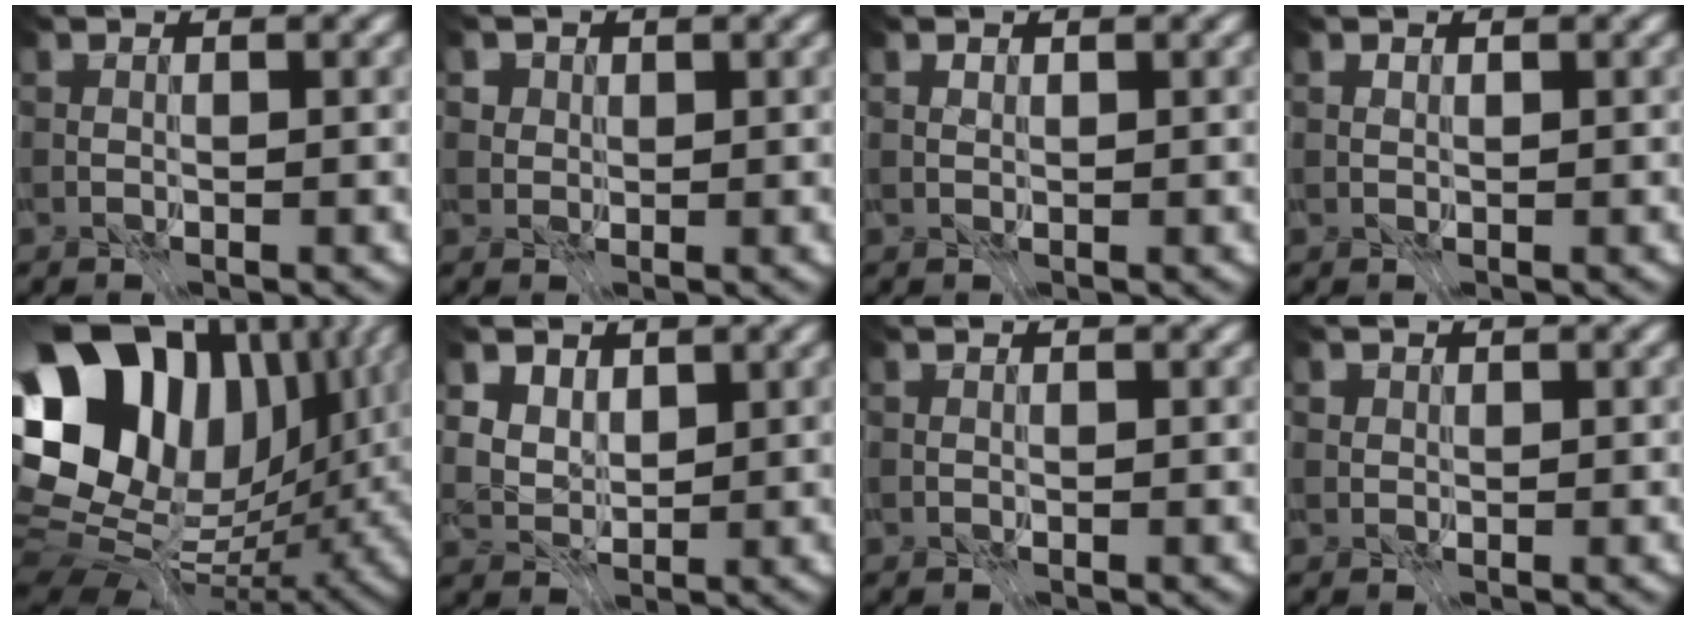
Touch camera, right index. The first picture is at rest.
{"total": 5.0, "force": [2.7, 3.6, 2.2], "torque": [-0.036, 0.007, 0.032]}
{"total": 2.1, "force": [1.3, 1.4, 0.9], "torque": [-0.028, 0.008, 0.026]}
{"total": 1.7, "force": [1.1, 1.1, 0.8], "torque": [-0.027, 0.009, 0.025]}
{"total": 17.0, "force": [3.8, 11.4, 12.0], "torque": [-0.216, 0.009, 0.093]}
{"total": 3.7, "force": [2.6, 2.4, 1.4], "torque": [-0.035, -0.004, 0.050]}
{"total": 0.0}
{"total": 2.2, "force": [1.2, 1.7, 0.9], "torque": [-0.026, 0.007, 0.017]}